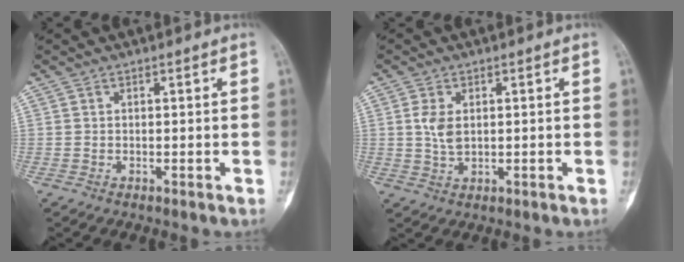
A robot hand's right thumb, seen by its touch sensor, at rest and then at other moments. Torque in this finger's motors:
{"motor_torque": [0.57, 0.83, 0.52, 0.10, 0.18]}